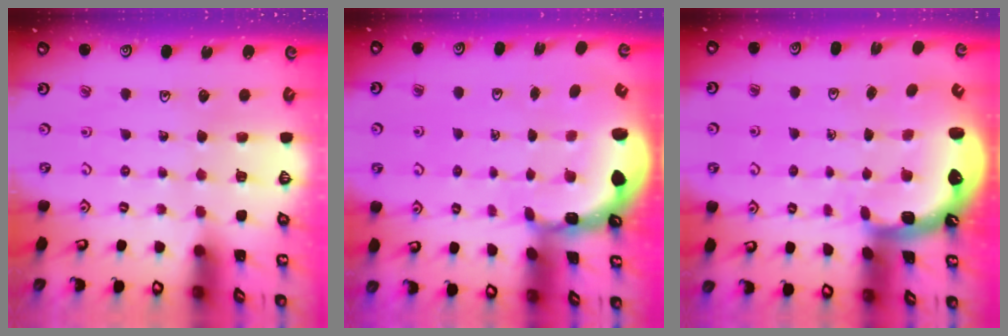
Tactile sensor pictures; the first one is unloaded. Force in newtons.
{"total": 2.1, "press": 1.9, "slide": 1.0}
{"total": 3.4, "press": 2.6, "slide": 2.3}